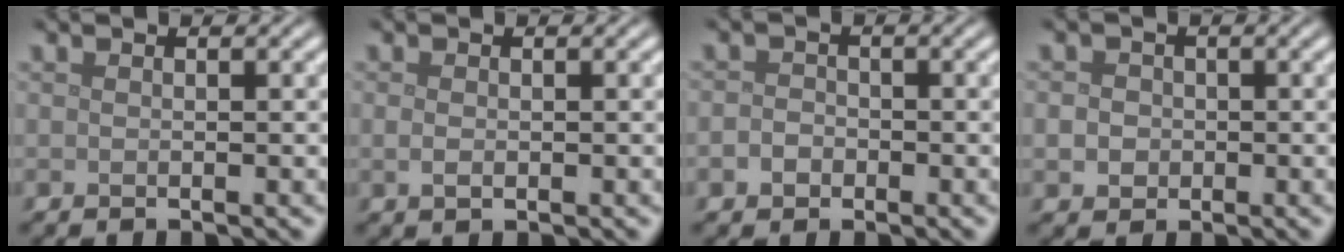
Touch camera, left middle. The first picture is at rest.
{"total": 1.0, "force": [-0.1, 0.6, 0.7], "torque": [-0.017, -0.003, 0.000]}
{"total": 1.6, "force": [-0.6, 1.4, 0.6], "torque": [0.000, -0.002, -0.016]}
{"total": 2.6, "force": [-0.1, 2.4, 1.1], "torque": [-0.006, 0.006, -0.012]}